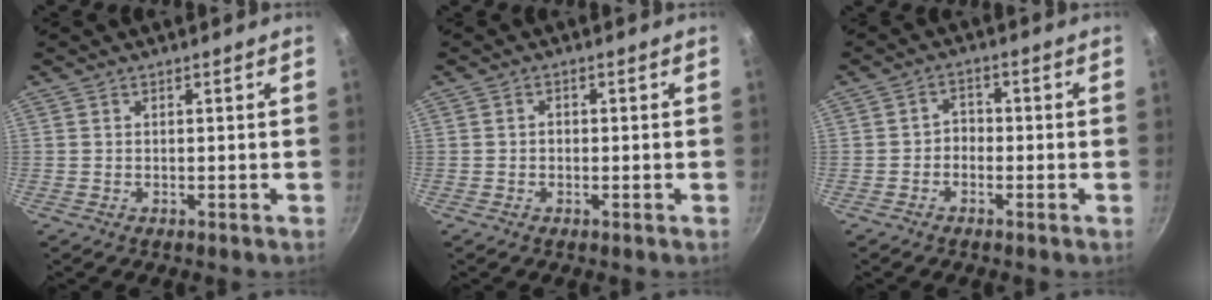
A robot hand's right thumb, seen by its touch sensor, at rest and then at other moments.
{"total": 1.1, "force": [-0.2, 1.0, 0.6], "torque": [-0.009, 0.005, -0.005]}
{"total": 2.6, "force": [-1.1, 2.0, 1.2], "torque": [-0.005, 0.018, -0.026]}